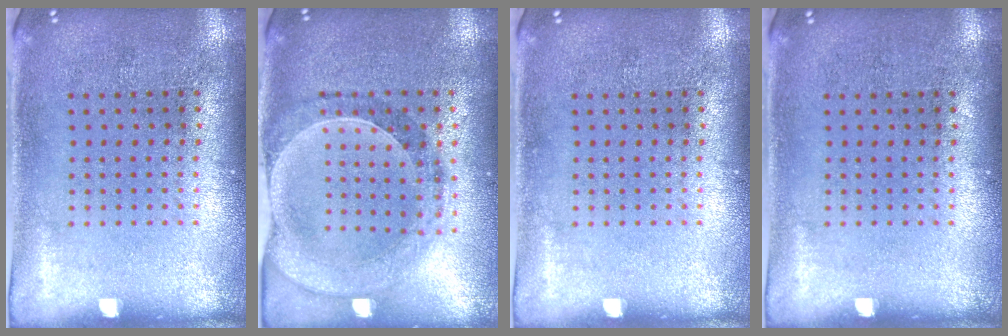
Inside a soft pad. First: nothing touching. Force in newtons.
{"total": 0.6, "press": 0.6, "slide": 0.2}
{"total": 0.0}
{"total": 0.0}